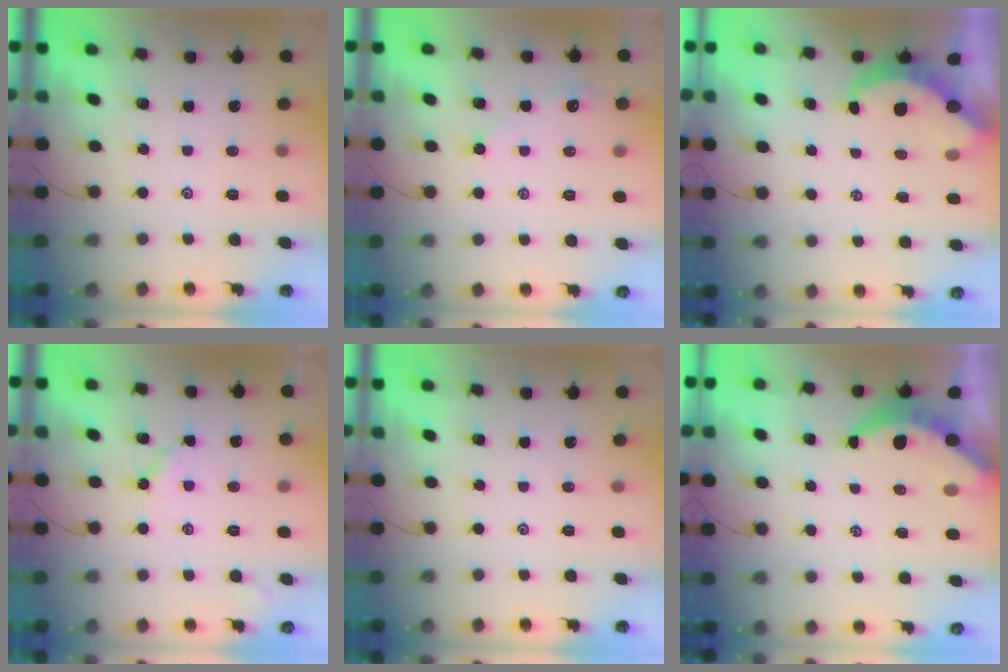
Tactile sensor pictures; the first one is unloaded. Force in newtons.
{"total": 3.6, "press": 3.5, "slide": 0.6}
{"total": 6.3, "press": 6.3, "slide": 0.8}
{"total": 3.8, "press": 3.8, "slide": 0.1}
{"total": 0.0}
{"total": 6.6, "press": 6.5, "slide": 0.8}